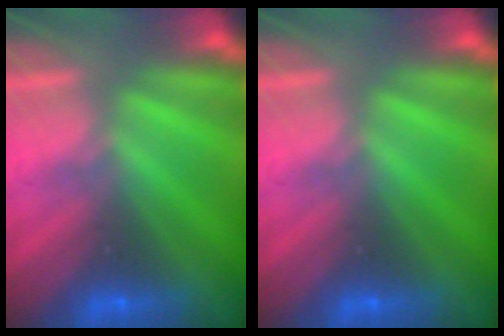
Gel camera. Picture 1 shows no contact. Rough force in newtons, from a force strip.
{"total": 0.0}